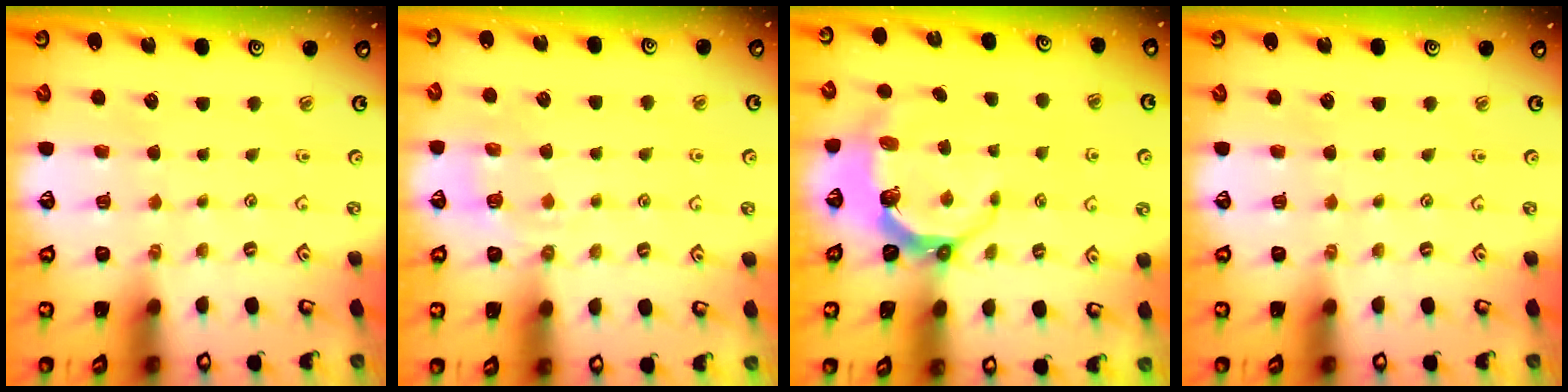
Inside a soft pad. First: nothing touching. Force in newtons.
{"total": 4.8, "press": 4.6, "slide": 1.3}
{"total": 8.1, "press": 6.8, "slide": 4.4}
{"total": 0.0}